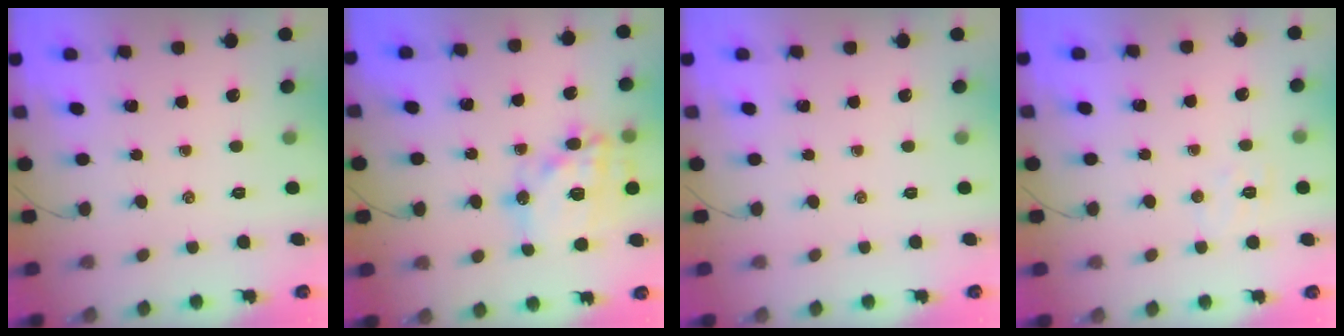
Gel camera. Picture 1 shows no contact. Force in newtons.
{"total": 19.1, "press": 18.9, "slide": 3.2}
{"total": 0.0}
{"total": 5.1, "press": 5.0, "slide": 1.0}